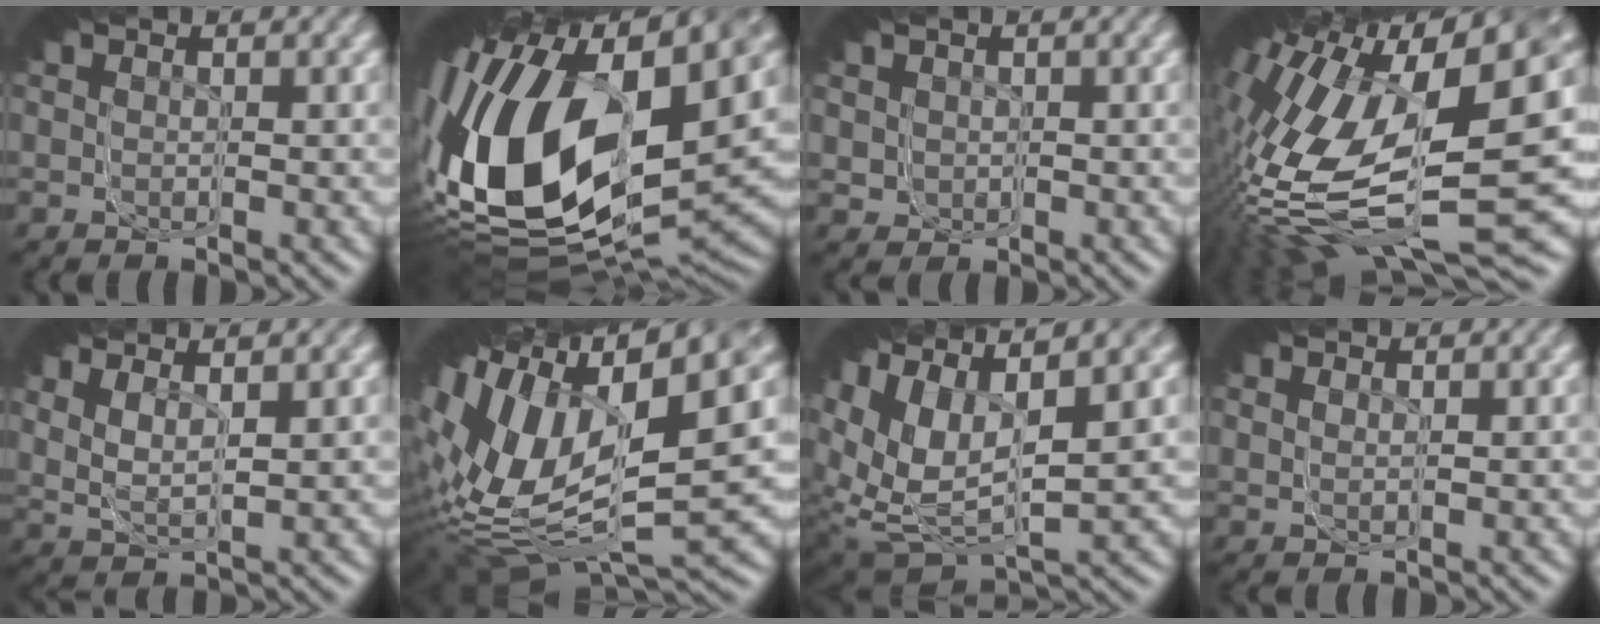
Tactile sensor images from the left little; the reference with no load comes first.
{"total": 24.9, "force": [-1.0, 13.6, 20.8], "torque": [-0.306, 0.023, -0.033]}
{"total": 3.3, "force": [0.0, 3.1, 1.2], "torque": [-0.026, -0.006, -0.004]}
{"total": 19.4, "force": [-1.7, 9.2, 17.0], "torque": [-0.221, 0.007, -0.042]}
{"total": 5.1, "force": [1.5, 3.3, 3.6], "torque": [-0.064, 0.019, 0.008]}
{"total": 18.3, "force": [-1.9, 10.7, 14.7], "torque": [-0.201, 0.005, -0.054]}
{"total": 14.9, "force": [1.3, 10.8, 10.3], "torque": [-0.172, 0.003, 0.000]}
{"total": 1.1, "force": [0.5, 0.5, 0.8], "torque": [-0.018, 0.014, 0.000]}